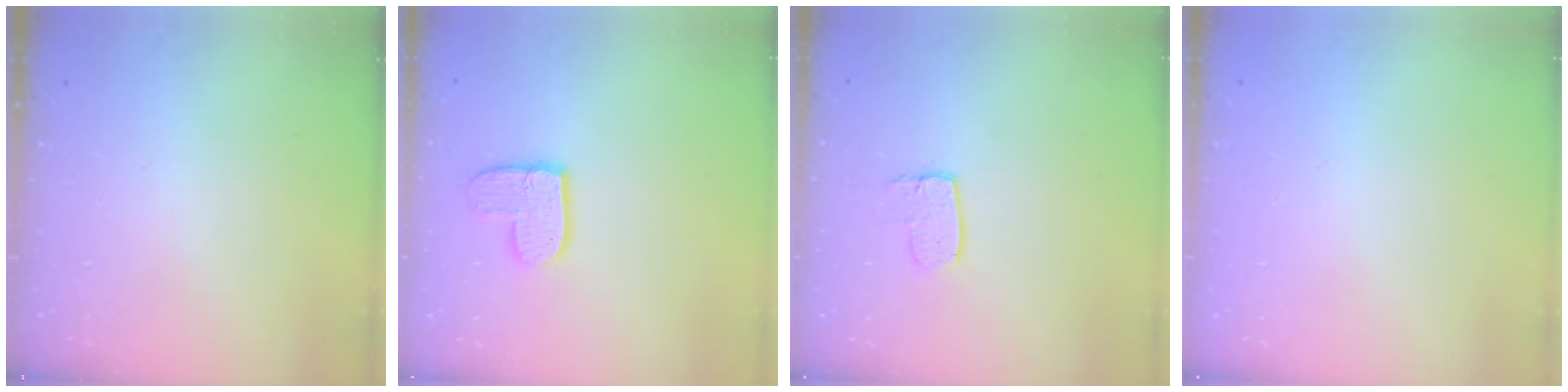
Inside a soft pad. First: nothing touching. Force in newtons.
{"total": 10.3, "press": 10.2, "slide": 0.9}
{"total": 6.8, "press": 6.8, "slide": 0.4}
{"total": 0.0}